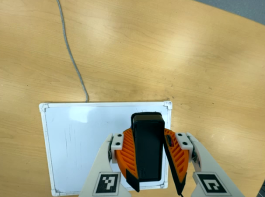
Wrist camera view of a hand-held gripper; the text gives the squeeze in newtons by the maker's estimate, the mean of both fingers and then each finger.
{"total": 8.0, "left": 8.5, "right": 7.6}